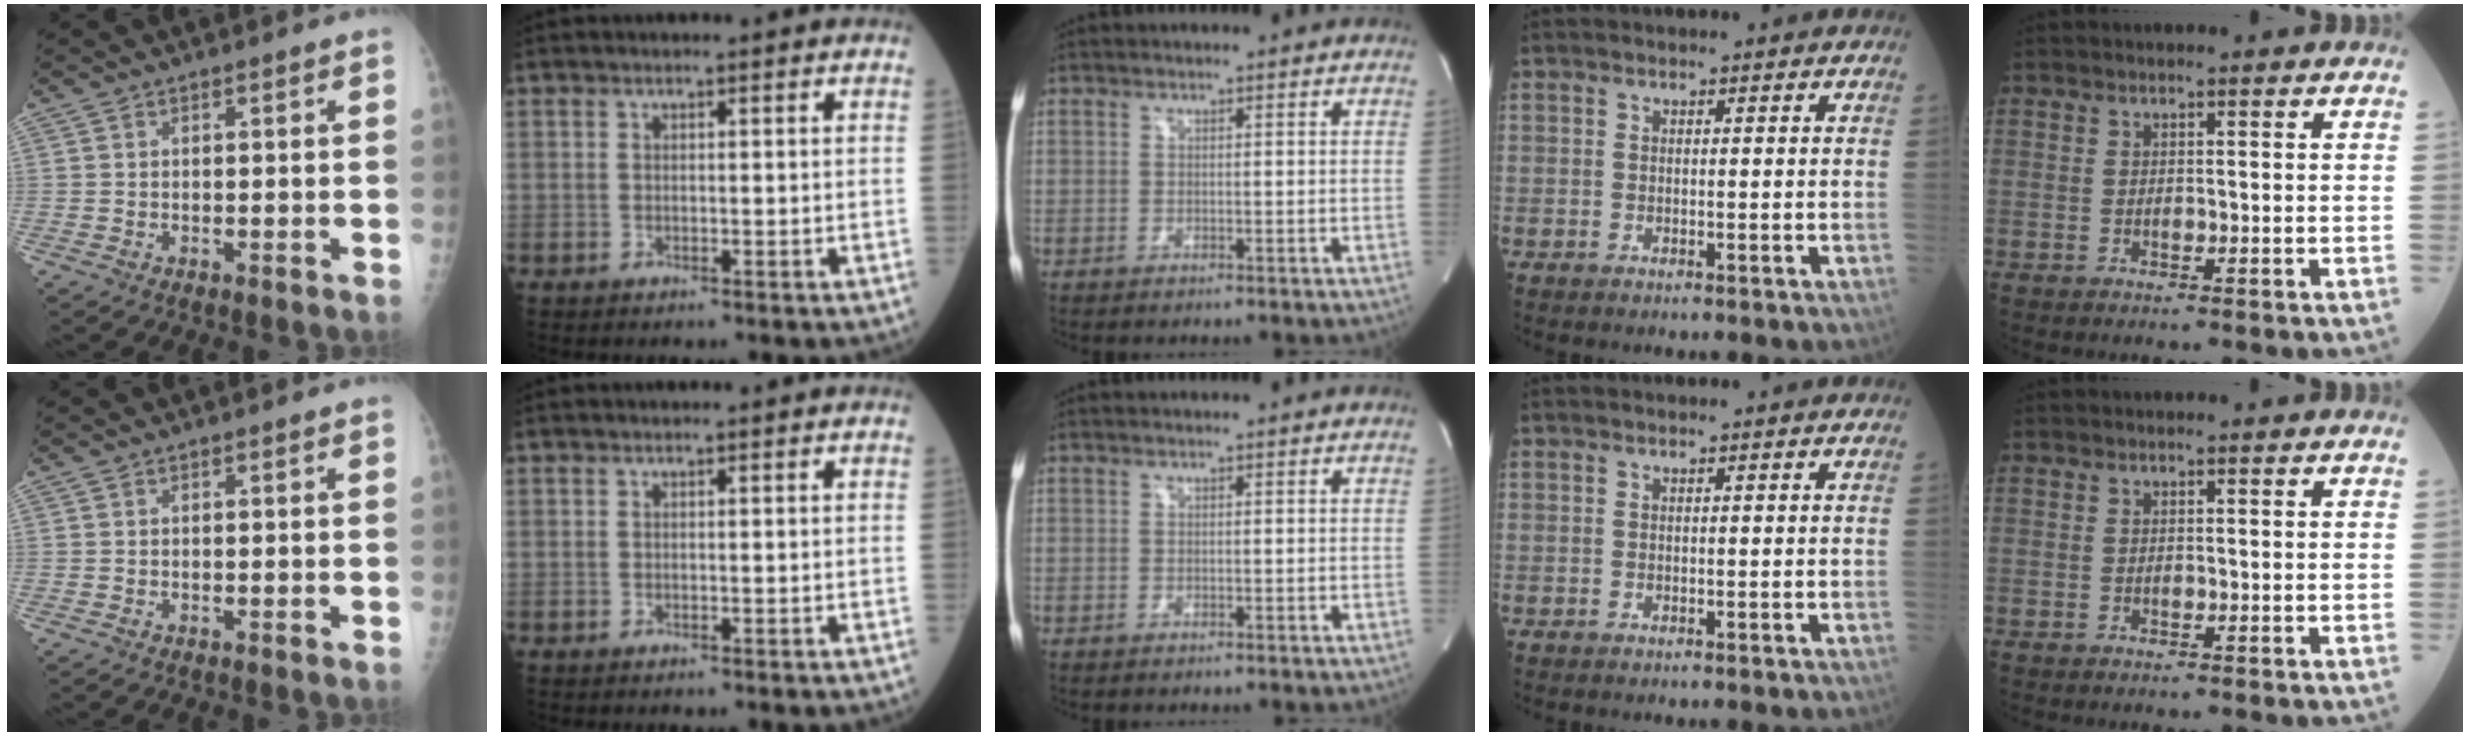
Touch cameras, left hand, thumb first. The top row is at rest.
{}